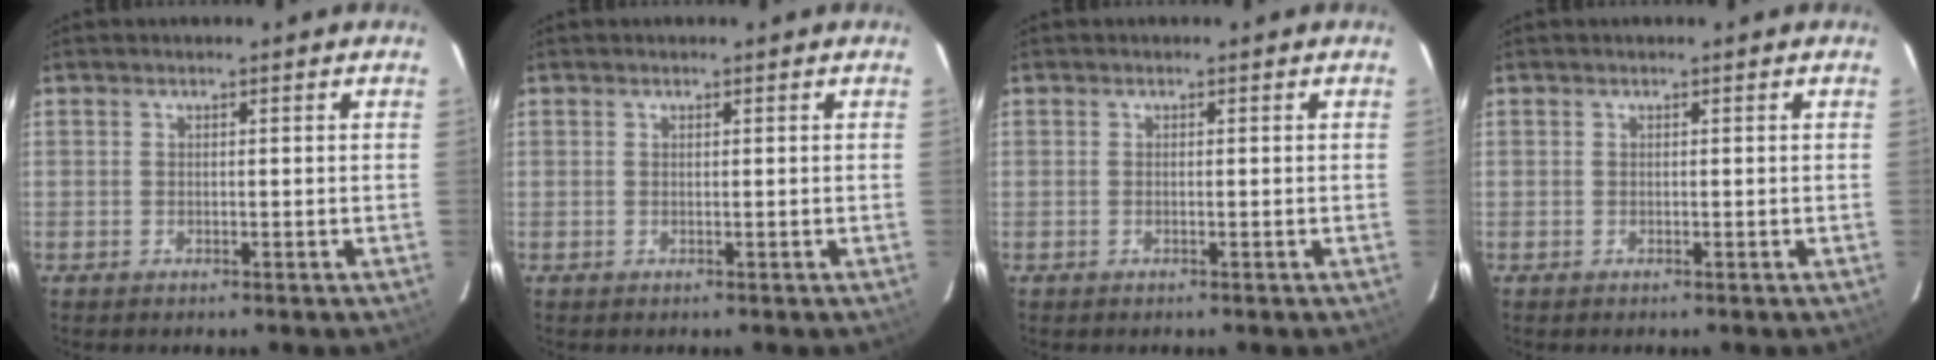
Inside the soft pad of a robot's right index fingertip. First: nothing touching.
{"total": 0.0}
{"total": 0.0}
{"total": 0.0}